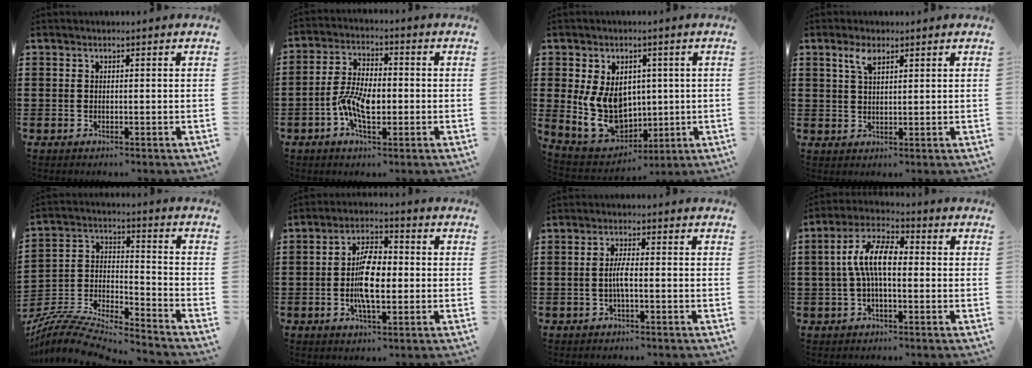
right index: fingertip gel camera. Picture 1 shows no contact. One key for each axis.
{"total": 7.0, "fx": -2.0, "fy": 3.4, "fz": 5.8, "tx": -0.135, "ty": 0.000, "tz": -0.044}
{"total": 10.3, "fx": 0.9, "fy": 8.1, "fz": 6.3, "tx": -0.143, "ty": -0.003, "tz": 0.017}
{"total": 3.4, "fx": 2.1, "fy": 1.2, "fz": 2.4, "tx": -0.055, "ty": 0.006, "tz": 0.037}
{"total": 7.6, "fx": -7.1, "fy": 1.2, "fz": 2.4, "tx": -0.060, "ty": -0.005, "tz": -0.146}
{"total": 7.9, "fx": -1.0, "fy": 3.1, "fz": 7.2, "tx": -0.147, "ty": 0.004, "tz": -0.023}
{"total": 3.0, "fx": -0.6, "fy": 0.5, "fz": 2.9, "tx": -0.061, "ty": -0.003, "tz": -0.014}
{"total": 8.4, "fx": 0.0, "fy": 3.6, "fz": 7.6, "tx": -0.165, "ty": 0.004, "tz": -0.006}